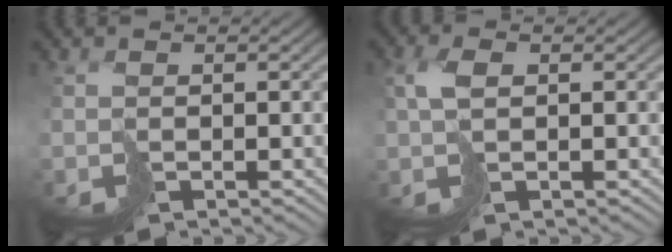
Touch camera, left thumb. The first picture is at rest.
{"total": 2.6, "force": [0.8, 1.2, 2.2], "torque": [-0.053, 0.005, 0.015]}